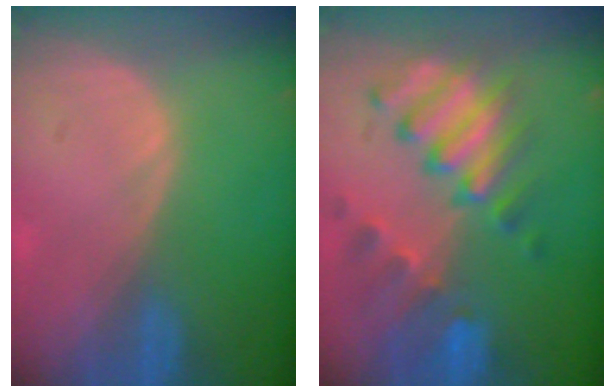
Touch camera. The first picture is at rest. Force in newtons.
{"total": 10.1, "press": 8.9, "slide": 4.8}